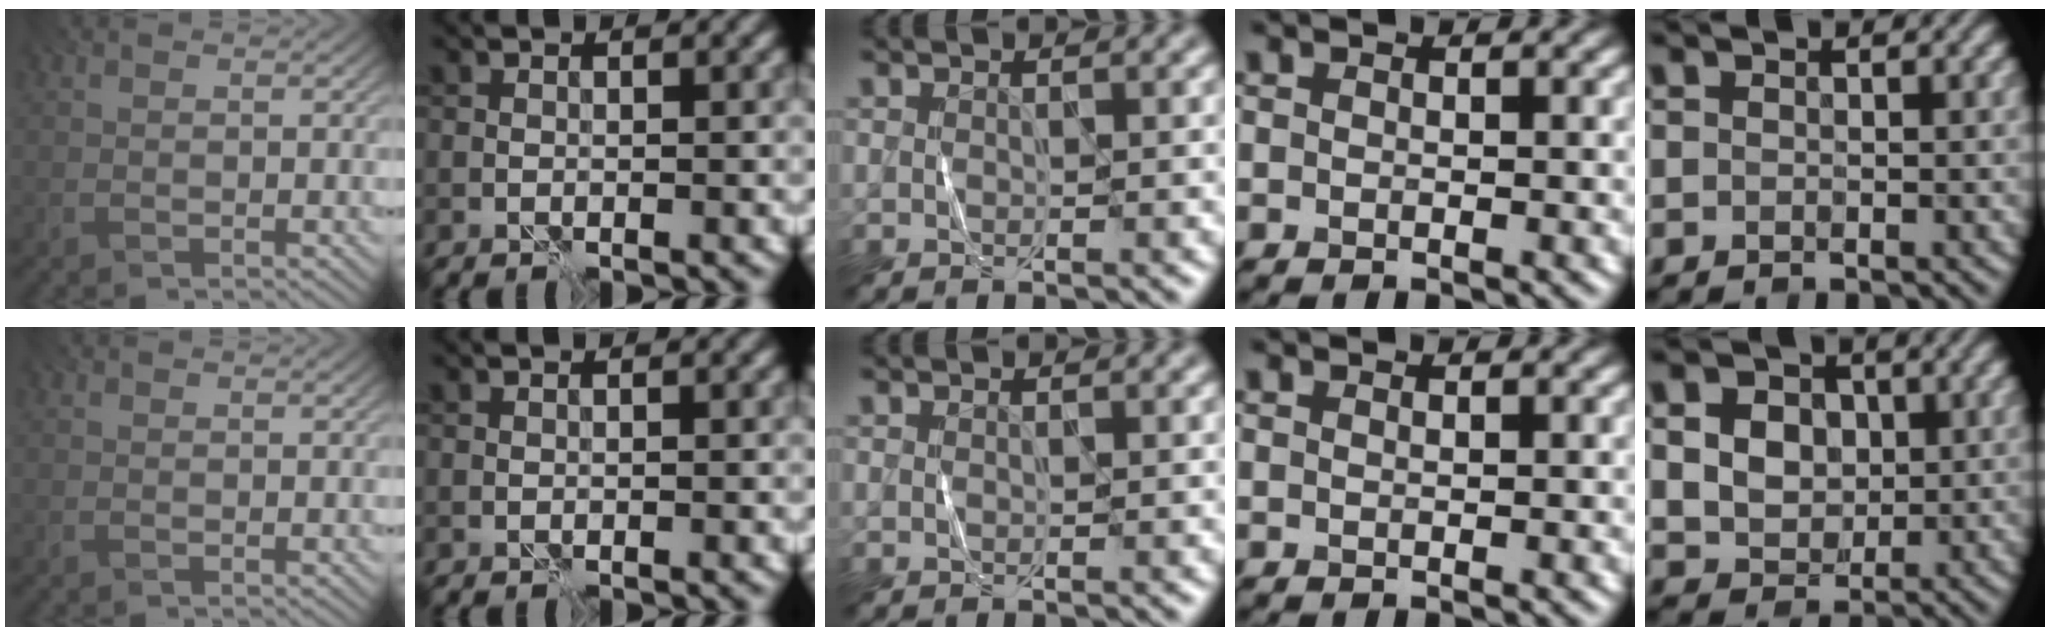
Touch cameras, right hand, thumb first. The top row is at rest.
{"little": {"total": 8.9, "force": [2.7, 7.0, 4.7], "torque": [-0.089, 0.028, 0.029]}}